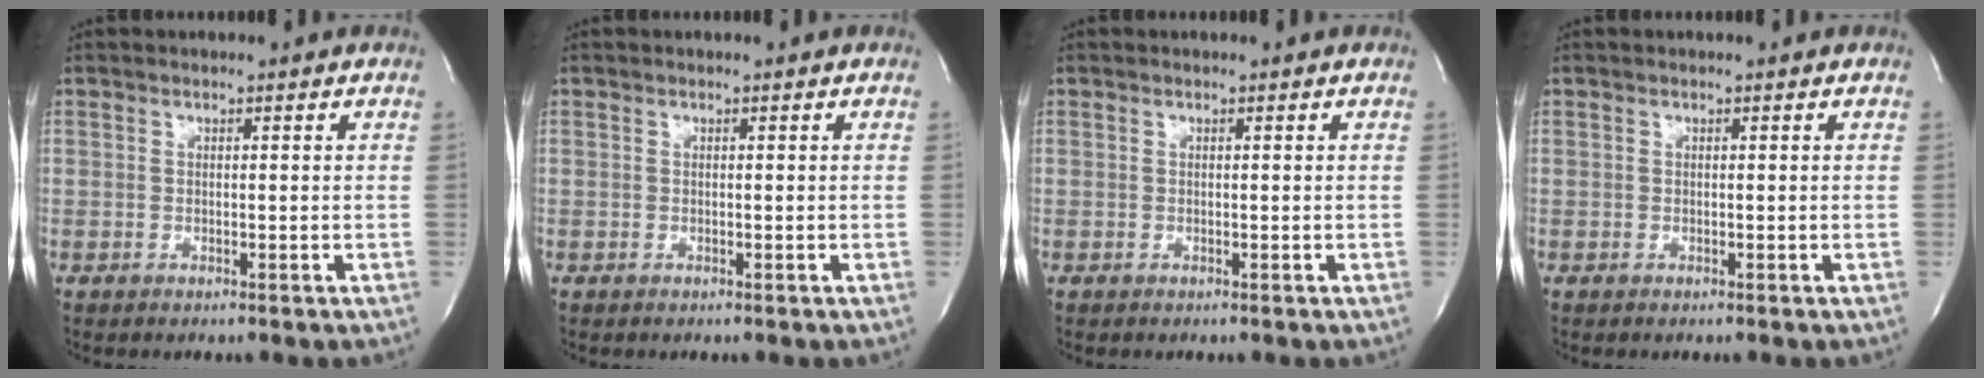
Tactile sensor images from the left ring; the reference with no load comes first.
{"total": 0.0}
{"total": 0.0}
{"total": 0.0}